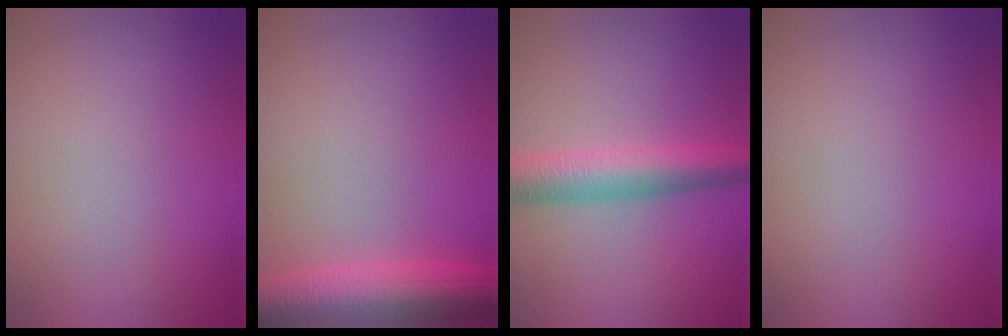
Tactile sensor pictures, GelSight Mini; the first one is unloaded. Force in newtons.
{"total": 7.3, "press": 7.3, "slide": 0.2}
{"total": 5.0, "press": 5.0, "slide": 0.1}
{"total": 0.0}